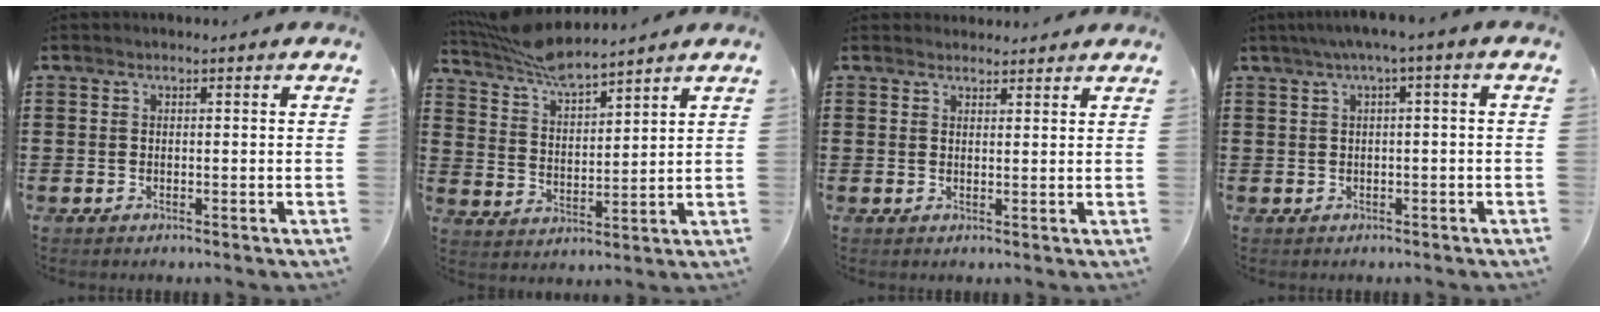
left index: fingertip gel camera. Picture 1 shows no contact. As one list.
[{"total": 7.3, "force": [6.6, 0.8, 3.0], "torque": [-0.080, -0.025, 0.120]}, {"total": 1.9, "force": [1.9, 0.5, 0.0], "torque": [-0.005, -0.001, 0.037]}, {"total": 2.1, "force": [-0.4, 0.0, 2.1], "torque": [-0.035, 0.000, -0.011]}]